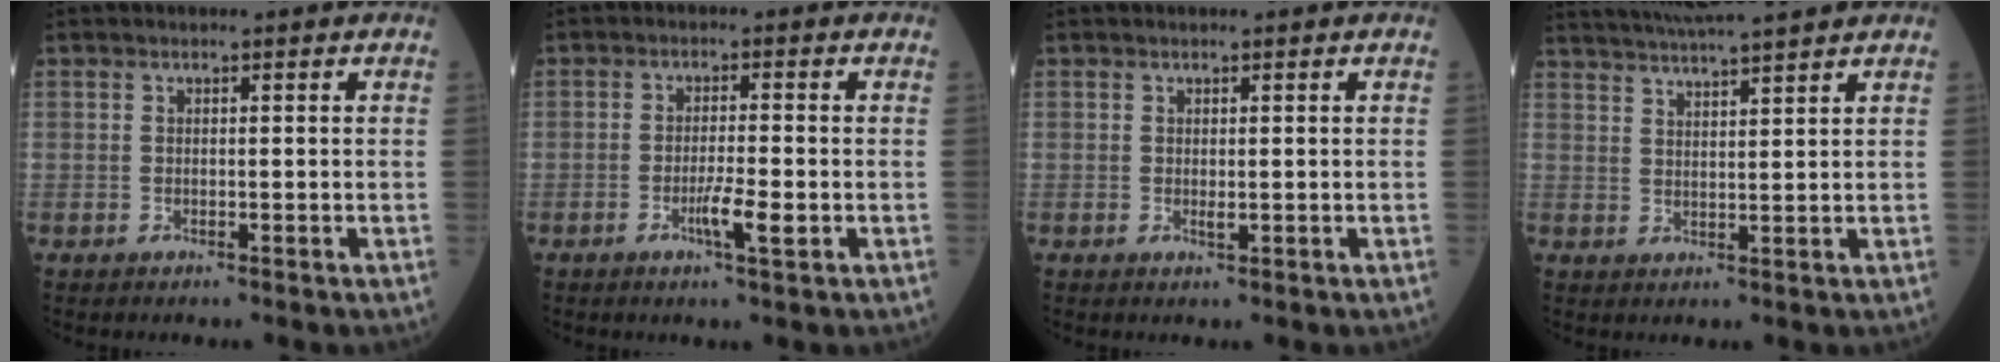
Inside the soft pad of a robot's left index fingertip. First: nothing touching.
{"total": 3.8, "force": [-1.5, 0.2, 3.5], "torque": [-0.065, -0.006, -0.027]}
{"total": 0.6, "force": [0.0, 0.2, 0.5], "torque": [-0.012, -0.004, 0.001]}
{"total": 11.0, "force": [9.9, -0.5, 4.6], "torque": [-0.086, 0.027, 0.149]}